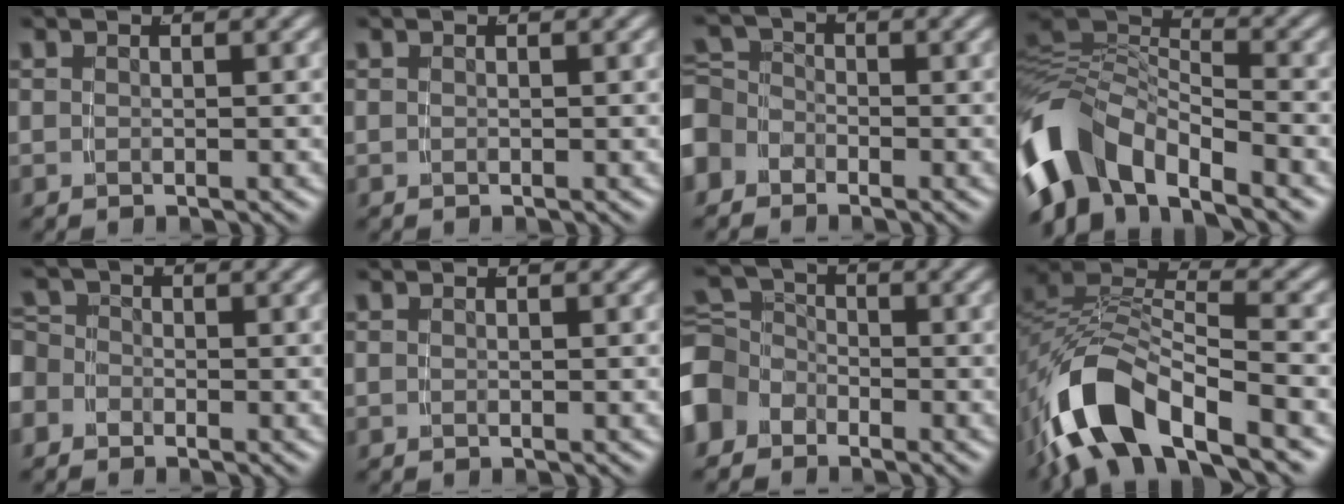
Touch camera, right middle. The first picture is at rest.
{"total": 0.0}
{"total": 4.3, "force": [-1.9, 3.6, 1.4], "torque": [-0.033, -0.019, -0.030]}
{"total": 9.7, "force": [-3.8, 6.4, 6.2], "torque": [-0.144, -0.031, -0.061]}
{"total": 3.3, "force": [-1.5, 2.8, 0.8], "torque": [-0.019, -0.014, -0.028]}
{"total": 0.0}
{"total": 5.6, "force": [-2.2, 4.7, 2.0], "torque": [-0.054, -0.024, -0.035]}
{"total": 9.2, "force": [-4.3, 4.6, 6.7], "torque": [-0.148, -0.019, -0.066]}